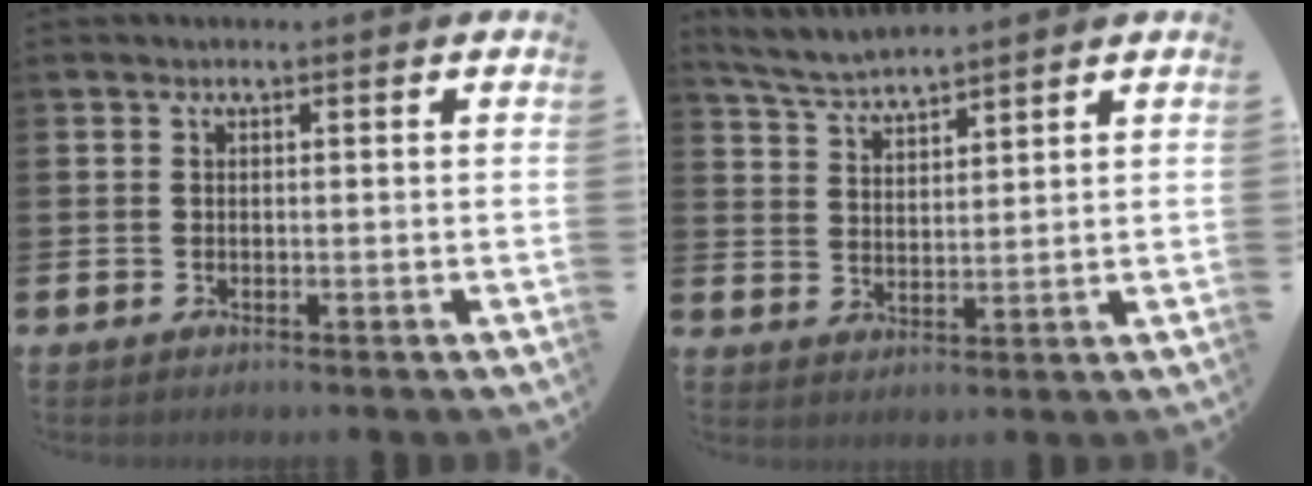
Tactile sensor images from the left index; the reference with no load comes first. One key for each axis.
{"total": 4.7, "fx": 4.7, "fy": 0.0, "fz": 0.6, "tx": -0.024, "ty": -0.026, "tz": 0.084}